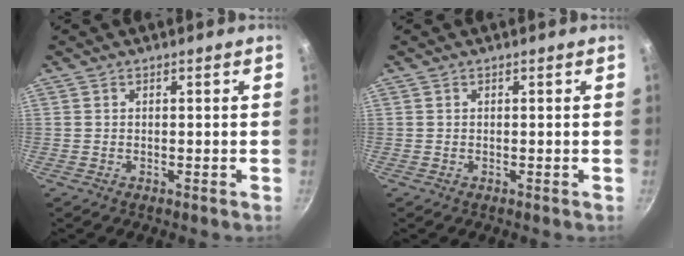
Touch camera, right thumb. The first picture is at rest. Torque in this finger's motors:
{"motor_torque": [0.00, 0.00, 0.05, 0.02, 0.00]}